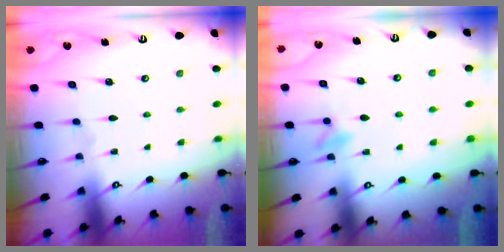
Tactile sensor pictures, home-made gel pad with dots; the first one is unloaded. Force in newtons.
{"total": 4.9, "press": 4.8, "slide": 0.9}